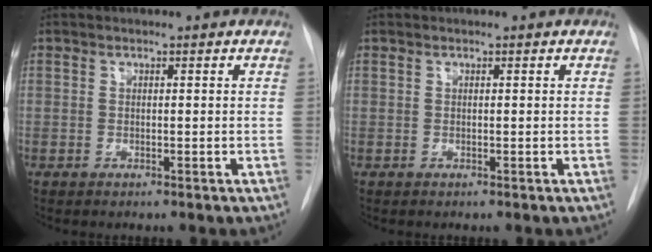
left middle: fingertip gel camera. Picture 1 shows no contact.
{"total": 0.0}